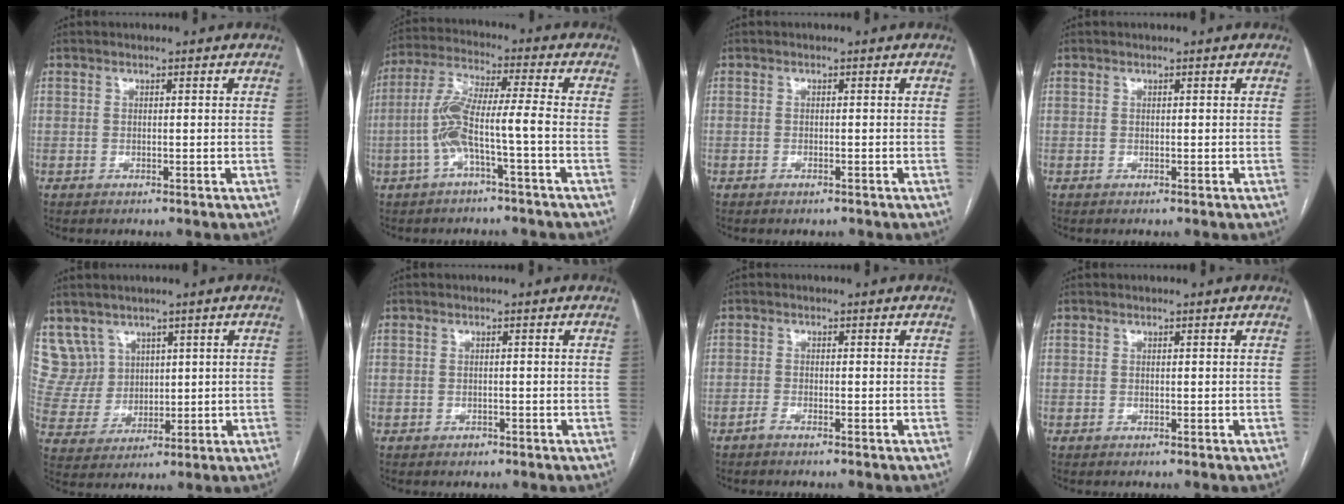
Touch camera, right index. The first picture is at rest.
{"total": 8.5, "force": [-2.6, 0.2, 8.1], "torque": [-0.172, 0.024, -0.054]}
{"total": 0.7, "force": [-0.5, 0.2, 0.3], "torque": [-0.010, -0.001, -0.004]}
{"total": 0.0}
{"total": 7.3, "force": [4.6, 5.6, -0.1], "torque": [-0.006, 0.024, 0.109]}
{"total": 0.7, "force": [-0.5, 0.5, 0.1], "torque": [-0.003, 0.002, -0.007]}
{"total": 1.0, "force": [-0.8, -0.1, 0.5], "torque": [-0.008, 0.001, -0.017]}
{"total": 0.0}